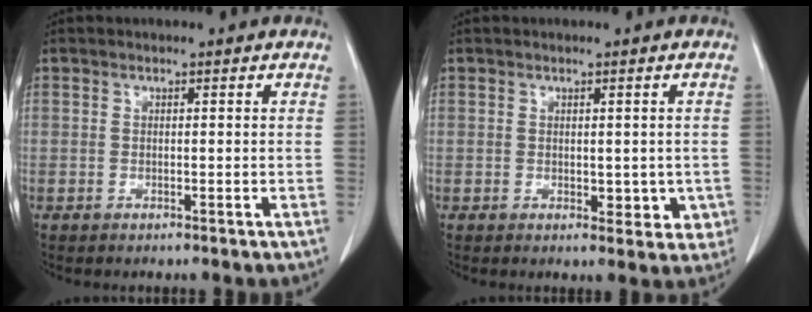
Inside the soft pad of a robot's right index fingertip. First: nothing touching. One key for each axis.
{"total": 3.8, "fx": -0.3, "fy": 2.4, "fz": 2.9, "tx": -0.018, "ty": -0.004, "tz": 0.002}